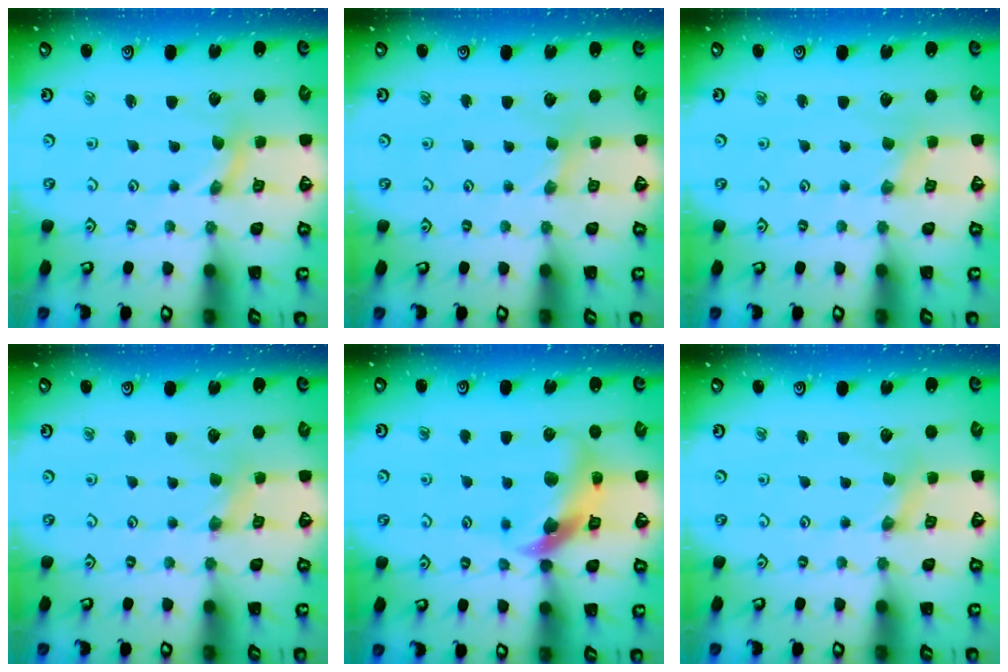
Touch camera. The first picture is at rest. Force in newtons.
{"total": 1.6, "press": 1.5, "slide": 0.3}
{"total": 0.0}
{"total": 2.6, "press": 2.6, "slide": 0.3}
{"total": 12.2, "press": 12.1, "slide": 1.4}
{"total": 1.1, "press": 1.1, "slide": 0.2}